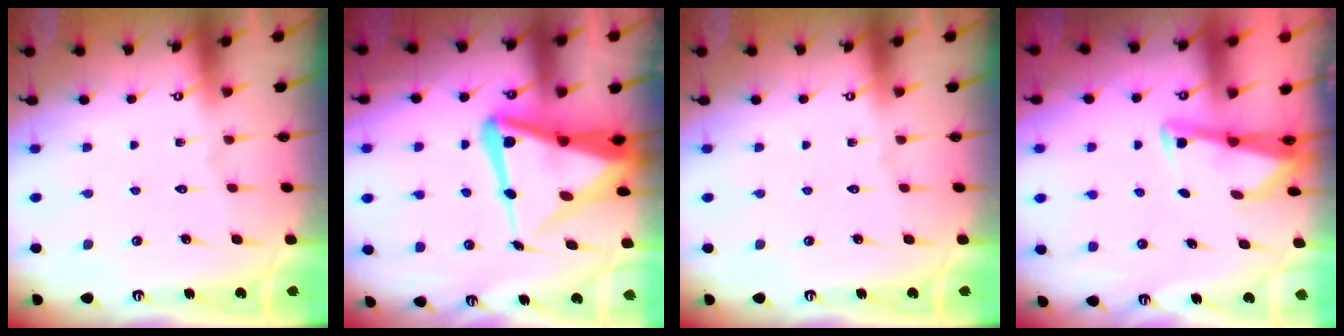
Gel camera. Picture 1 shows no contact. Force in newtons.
{"total": 15.0, "press": 14.9, "slide": 1.5}
{"total": 0.0}
{"total": 2.9, "press": 2.9, "slide": 0.2}